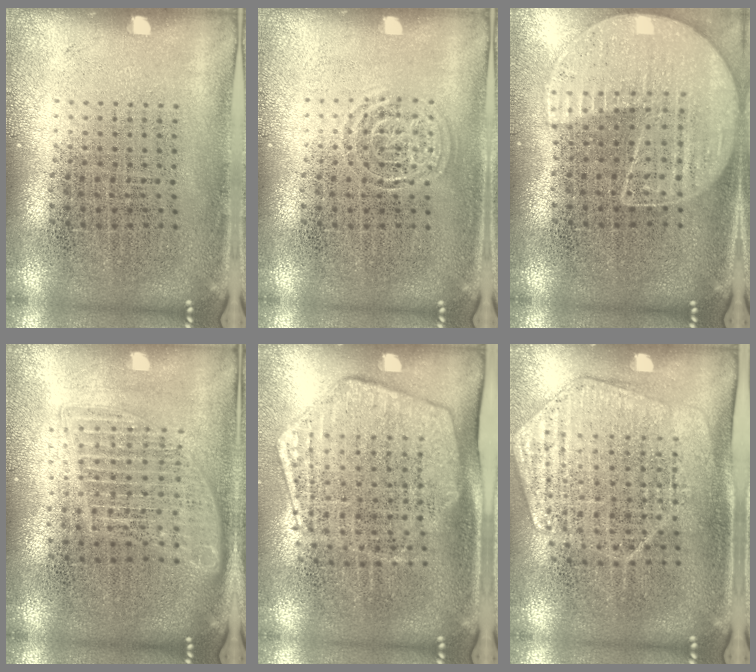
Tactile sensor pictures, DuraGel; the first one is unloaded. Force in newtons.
{"total": 1.4, "press": 1.4, "slide": 0.3}
{"total": 1.3, "press": 1.3, "slide": 0.2}
{"total": 1.7, "press": 1.5, "slide": 0.8}
{"total": 1.9, "press": 1.6, "slide": 1.1}
{"total": 1.5, "press": 1.4, "slide": 0.3}